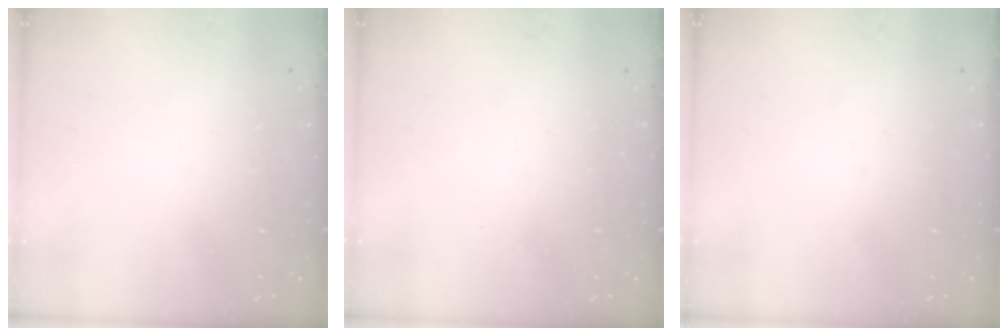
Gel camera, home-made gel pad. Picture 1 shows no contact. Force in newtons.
{"total": 0.0}
{"total": 0.0}